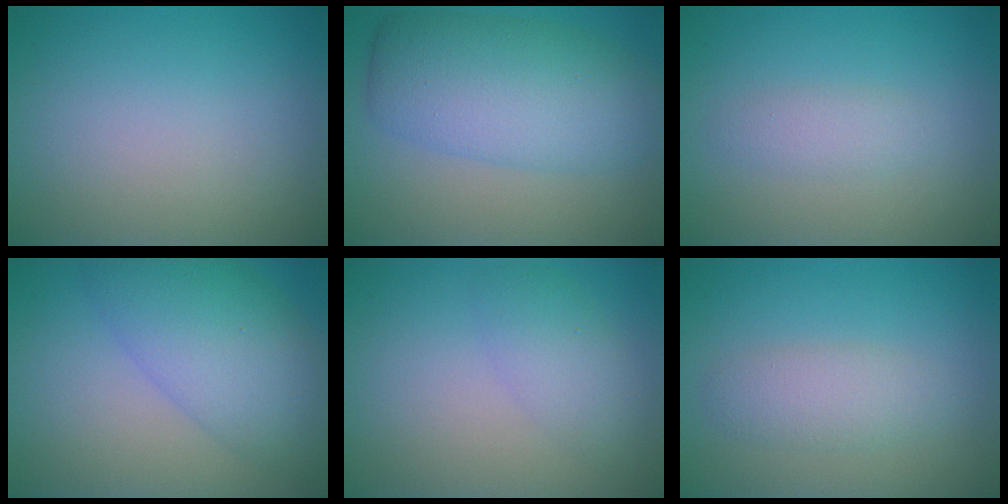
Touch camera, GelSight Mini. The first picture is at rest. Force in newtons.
{"total": 7.9, "press": 7.9, "slide": 0.1}
{"total": 1.6, "press": 1.6, "slide": 0.0}
{"total": 7.3, "press": 7.3, "slide": 0.1}
{"total": 2.7, "press": 2.7, "slide": 0.1}
{"total": 2.6, "press": 2.6, "slide": 0.2}